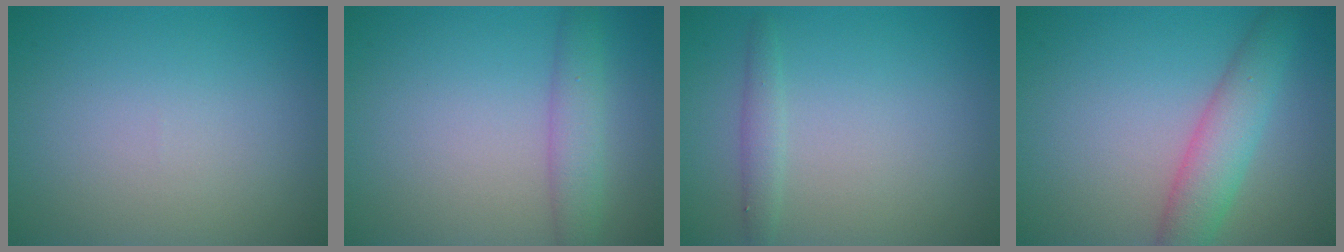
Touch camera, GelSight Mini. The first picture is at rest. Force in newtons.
{"total": 2.8, "press": 2.8, "slide": 0.1}
{"total": 1.3, "press": 1.3, "slide": 0.2}
{"total": 4.3, "press": 4.3, "slide": 0.0}